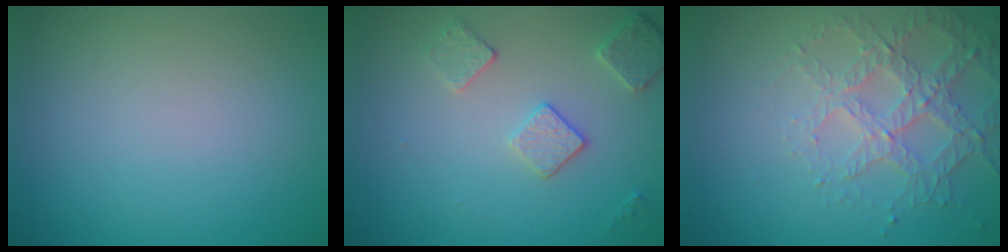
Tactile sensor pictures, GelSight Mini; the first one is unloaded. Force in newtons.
{"total": 2.7, "press": 2.7, "slide": 0.7}
{"total": 4.1, "press": 3.2, "slide": 2.5}